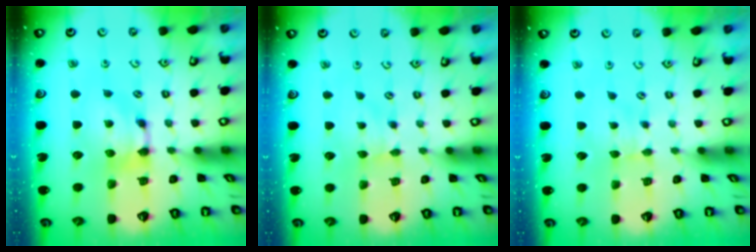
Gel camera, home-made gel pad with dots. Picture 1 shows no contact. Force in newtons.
{"total": 1.7, "press": 1.6, "slide": 0.5}
{"total": 1.9, "press": 1.8, "slide": 0.4}